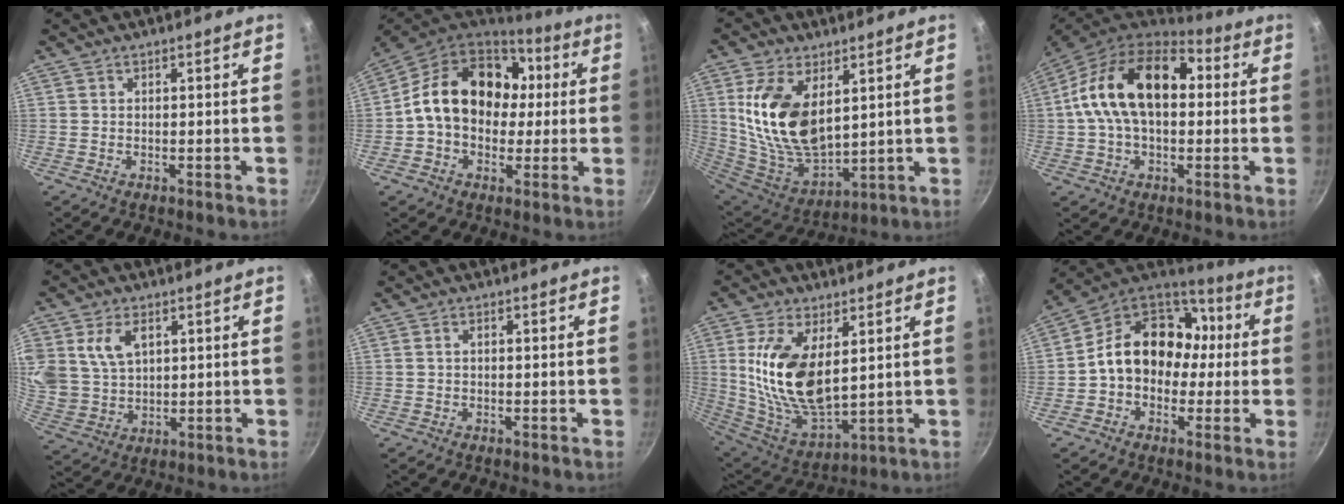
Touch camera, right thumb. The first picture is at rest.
{"total": 19.8, "force": [2.4, 15.2, 12.4], "torque": [-0.175, 0.035, 0.030]}
{"total": 18.2, "force": [5.1, 10.3, 14.0], "torque": [-0.249, -0.044, 0.115]}
{"total": 19.7, "force": [2.2, 12.4, 15.1], "torque": [-0.235, 0.034, 0.016]}
{"total": 11.3, "force": [4.1, 8.0, 6.8], "torque": [-0.125, -0.015, 0.087]}
{"total": 0.9, "force": [0.0, 0.5, 0.7], "torque": [-0.015, 0.006, 0.000]}
{"total": 17.1, "force": [3.9, 8.8, 14.1], "torque": [-0.265, -0.034, 0.090]}
{"total": 17.8, "force": [0.4, 14.1, 10.8], "torque": [-0.131, 0.056, -0.007]}